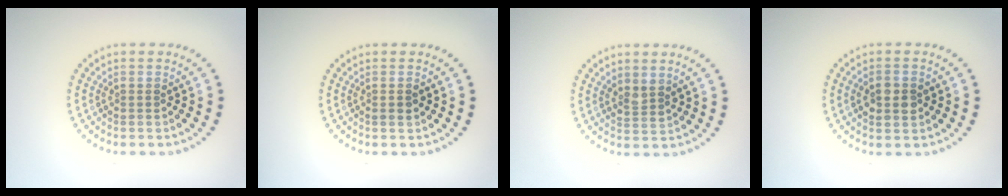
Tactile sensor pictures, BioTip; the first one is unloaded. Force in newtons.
{"total": 1.0, "press": 0.9, "slide": 0.3}
{"total": 1.4, "press": 1.1, "slide": 0.8}
{"total": 2.9, "press": 2.9, "slide": 0.1}